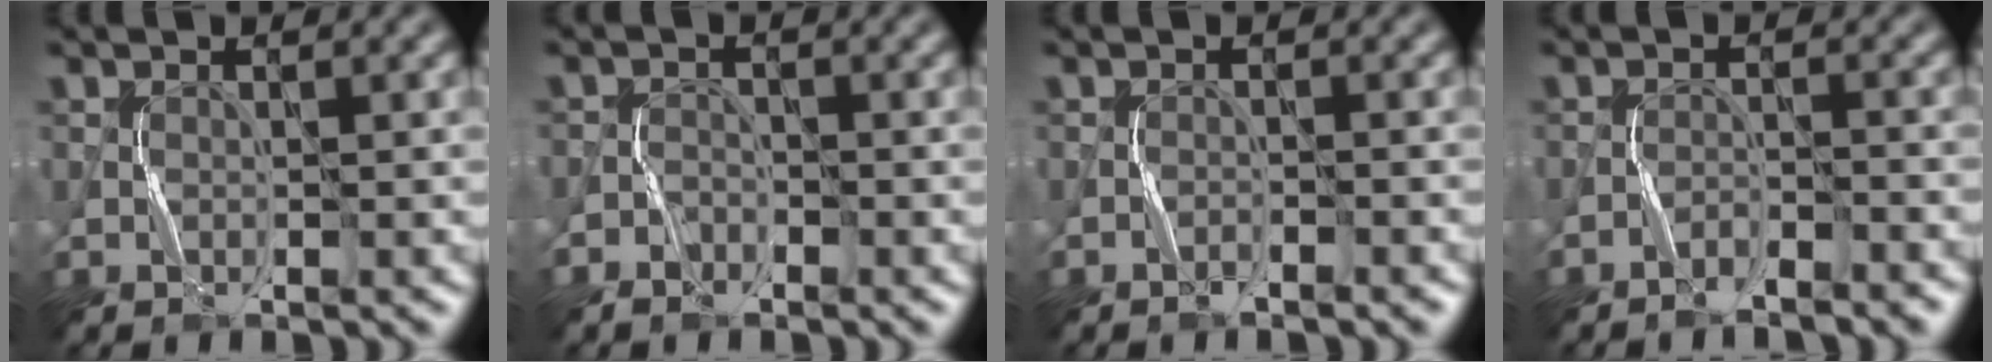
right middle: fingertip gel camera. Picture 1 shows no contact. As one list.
[{"total": 1.3, "force": [-1.1, 0.7, 0.1], "torque": [-0.004, 0.007, -0.022]}, {"total": 0.9, "force": [-0.8, 0.0, 0.2], "torque": [-0.008, 0.004, -0.013]}, {"total": 2.3, "force": [-2.2, 0.1, 0.6], "torque": [-0.018, 0.006, -0.034]}]